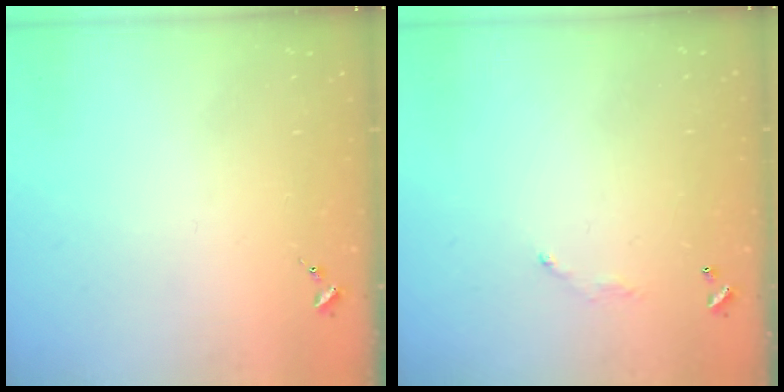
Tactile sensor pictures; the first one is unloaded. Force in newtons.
{"total": 4.0, "press": 4.0, "slide": 0.2}